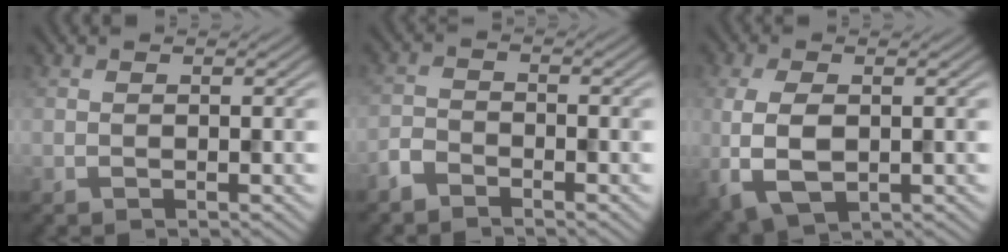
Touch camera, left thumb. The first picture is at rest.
{"total": 2.6, "force": [-2.3, 0.9, 0.8], "torque": [-0.016, -0.003, -0.058]}
{"total": 6.3, "force": [-0.5, 3.5, 5.1], "torque": [-0.129, -0.012, -0.004]}